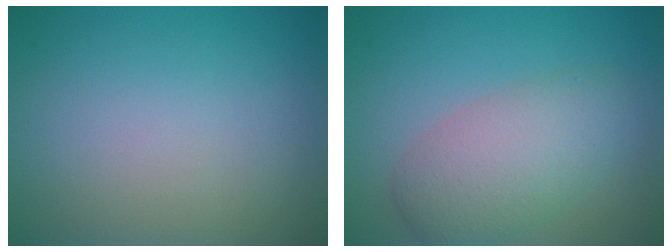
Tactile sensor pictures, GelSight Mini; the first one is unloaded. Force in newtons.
{"total": 5.0, "press": 5.0, "slide": 0.2}